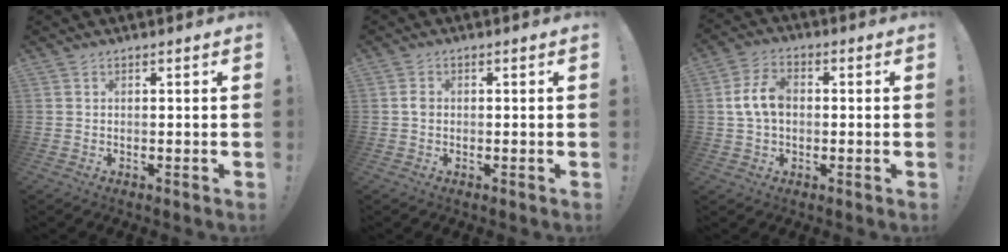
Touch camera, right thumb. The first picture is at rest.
{"total": 1.5, "force": [-0.3, 1.2, 0.9], "torque": [-0.014, 0.005, -0.006]}
{"total": 9.2, "force": [0.5, 6.2, 6.7], "torque": [-0.139, 0.016, 0.013]}